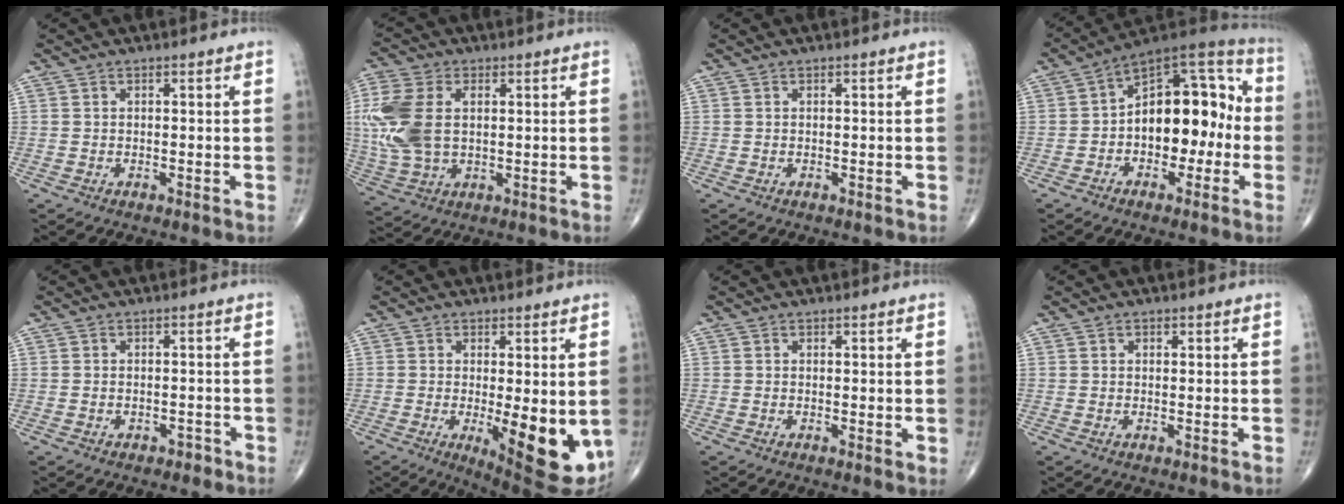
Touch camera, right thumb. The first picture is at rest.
{"total": 14.0, "force": [1.7, 8.8, 10.8], "torque": [-0.264, 0.004, 0.037]}
{"total": 0.0}
{"total": 16.6, "force": [-1.5, 10.0, 13.2], "torque": [-0.148, 0.051, -0.033]}
{"total": 1.4, "force": [-0.9, 1.0, 0.5], "torque": [-0.008, 0.012, -0.012]}
{"total": 12.8, "force": [-2.0, 4.3, 11.8], "torque": [-0.149, -0.028, -0.014]}
{"total": 0.8, "force": [0.3, 0.3, 0.7], "torque": [-0.013, -0.004, 0.001]}
{"total": 0.8, "force": [0.4, 0.6, 0.3], "torque": [0.000, -0.001, 0.005]}